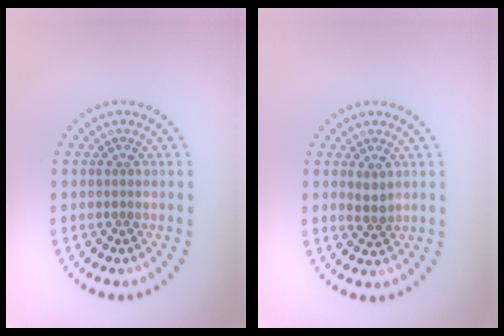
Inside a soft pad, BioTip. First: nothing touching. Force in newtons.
{"total": 1.2, "press": 1.1, "slide": 0.6}